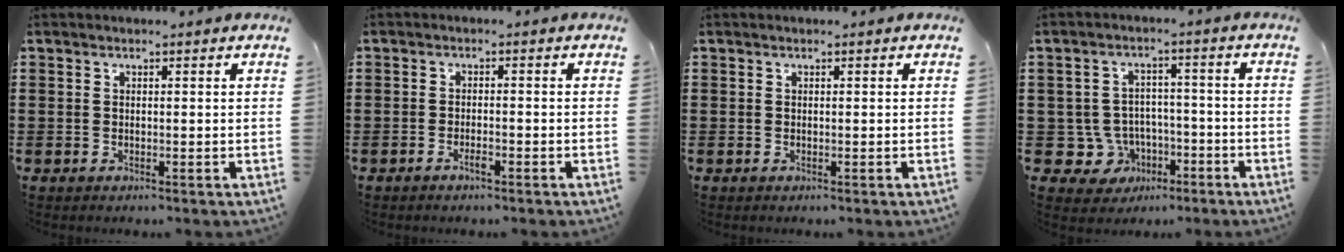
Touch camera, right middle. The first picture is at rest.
{"total": 1.7, "force": [-1.2, 0.3, 1.1], "torque": [-0.023, 0.000, -0.022]}
{"total": 0.0}
{"total": 6.1, "force": [-2.3, 5.4, 1.5], "torque": [-0.057, 0.009, -0.040]}